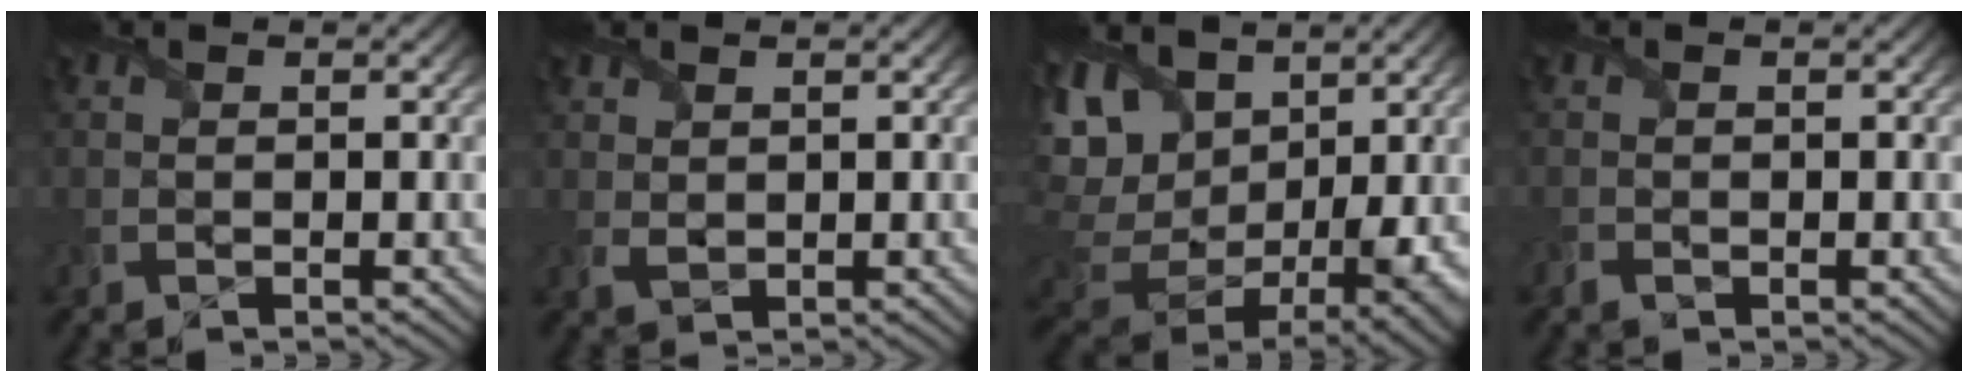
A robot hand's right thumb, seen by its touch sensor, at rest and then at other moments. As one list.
[{"total": 1.5, "force": [1.1, 1.0, 0.5], "torque": [-0.019, 0.003, 0.022]}, {"total": 14.7, "force": [6.4, 9.0, 9.7], "torque": [-0.244, 0.008, 0.136]}, {"total": 0.6, "force": [-0.5, 0.5, 0.1], "torque": [-0.006, -0.002, -0.013]}]